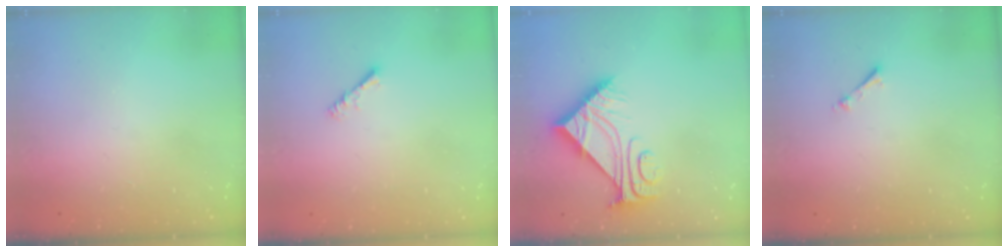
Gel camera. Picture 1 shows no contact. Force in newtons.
{"total": 2.4, "press": 2.4, "slide": 0.3}
{"total": 9.0, "press": 8.9, "slide": 1.0}
{"total": 0.6, "press": 0.6, "slide": 0.2}